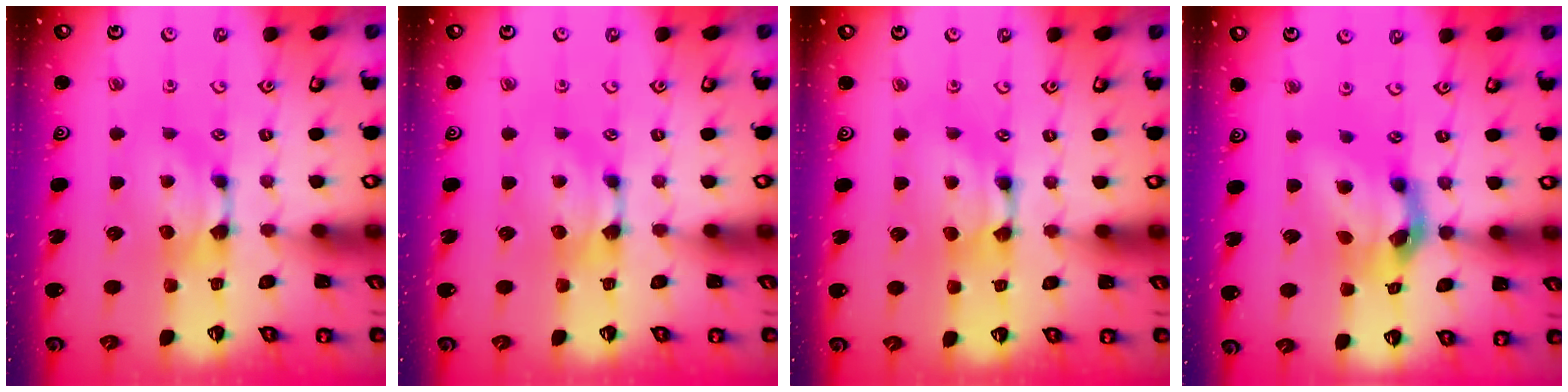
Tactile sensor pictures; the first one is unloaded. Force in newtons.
{"total": 0.0}
{"total": 1.9, "press": 1.9, "slide": 0.2}
{"total": 6.9, "press": 6.5, "slide": 2.5}